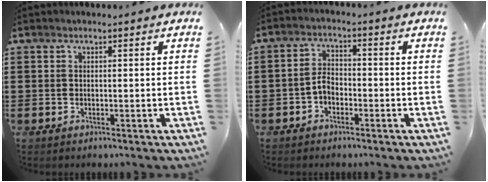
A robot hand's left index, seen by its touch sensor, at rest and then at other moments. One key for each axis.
{"total": 3.1, "fx": -1.5, "fy": 1.8, "fz": 2.0, "tx": -0.047, "ty": 0.005, "tz": -0.032}